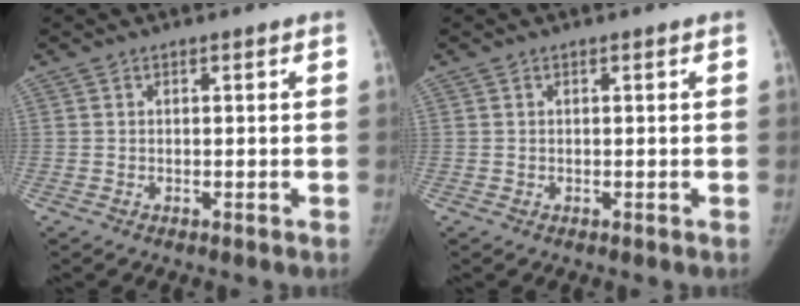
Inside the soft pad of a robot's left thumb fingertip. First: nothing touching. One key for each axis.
{"total": 0.0}